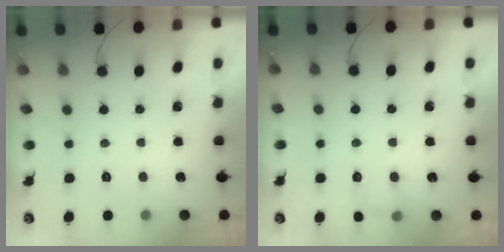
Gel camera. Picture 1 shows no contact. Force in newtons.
{"total": 3.8, "press": 3.6, "slide": 1.1}